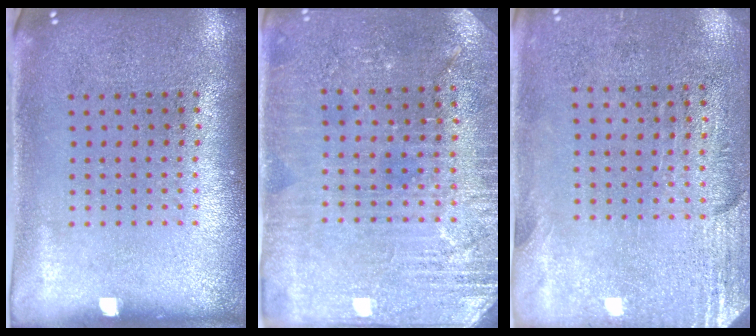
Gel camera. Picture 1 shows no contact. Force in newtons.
{"total": 3.0, "press": 2.9, "slide": 0.5}
{"total": 2.8, "press": 2.4, "slide": 1.4}